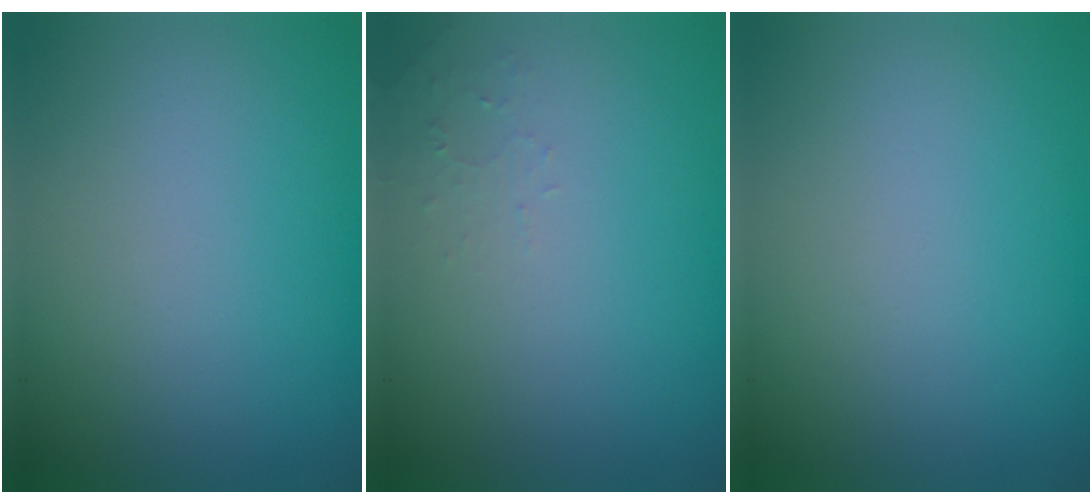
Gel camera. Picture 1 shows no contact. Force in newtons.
{"total": 0.9, "press": 0.9, "slide": 0.2}
{"total": 0.0}